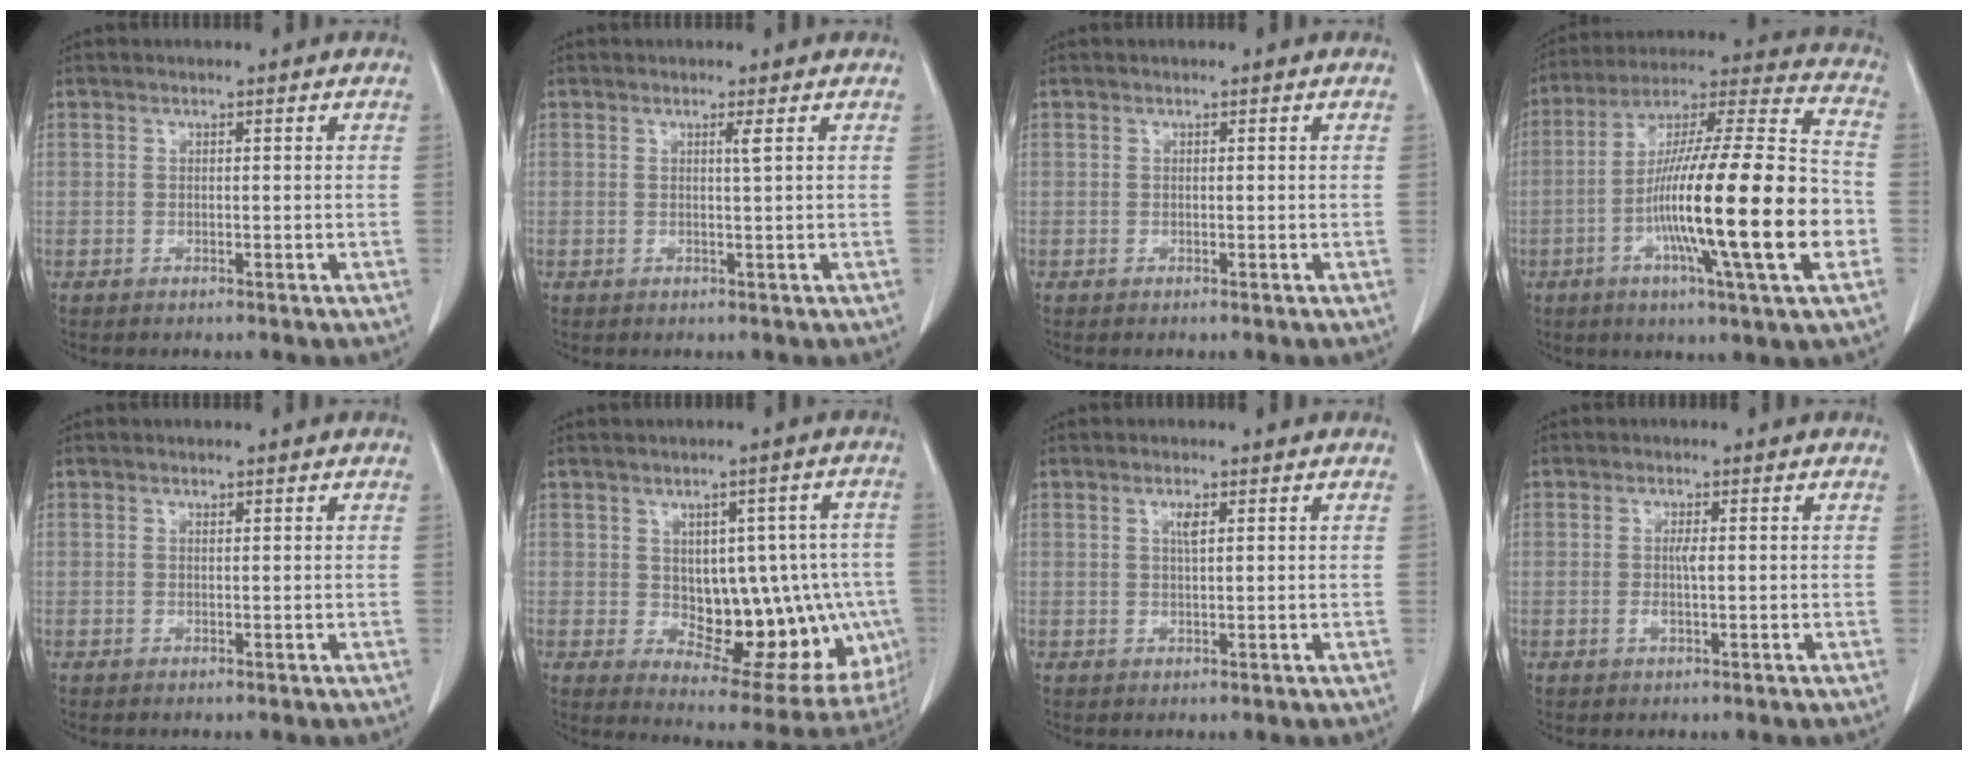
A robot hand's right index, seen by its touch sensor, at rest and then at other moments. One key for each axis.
{"total": 1.0, "fx": 0.4, "fy": -0.3, "fz": 0.8, "tx": -0.023, "ty": -0.005, "tz": 0.010}
{"total": 0.0}
{"total": 24.3, "fx": -5.9, "fy": 1.0, "fz": 23.5, "tx": -0.376, "ty": -0.012, "tz": -0.106}
{"total": 0.0}
{"total": 17.2, "fx": -1.7, "fy": 8.9, "fz": 14.6, "tx": -0.144, "ty": 0.023, "tz": 0.006}
{"total": 1.7, "fx": 0.7, "fy": 0.2, "fz": 1.5, "tx": -0.031, "ty": 0.000, "tz": 0.012}
{"total": 1.8, "fx": -0.1, "fy": 0.4, "fz": 1.8, "tx": -0.038, "ty": 0.000, "tz": -0.001}